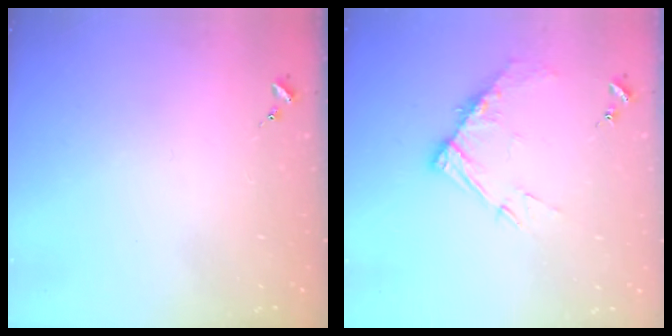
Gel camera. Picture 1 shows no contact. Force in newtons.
{"total": 10.1, "press": 10.0, "slide": 1.1}